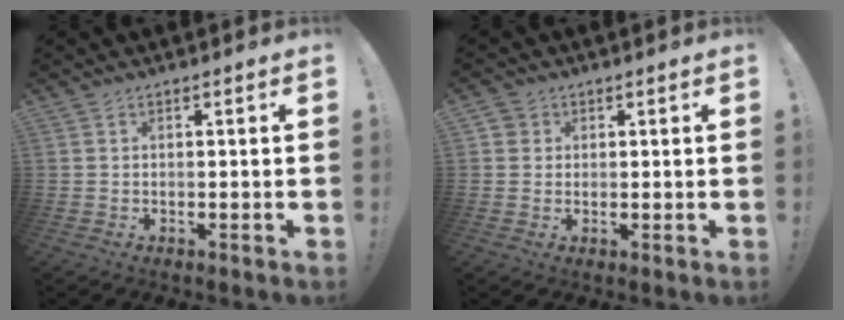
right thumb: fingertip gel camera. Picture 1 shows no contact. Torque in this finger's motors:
{"motor_torque": [0.28, 0.32, -0.16, 0.12, -0.09]}